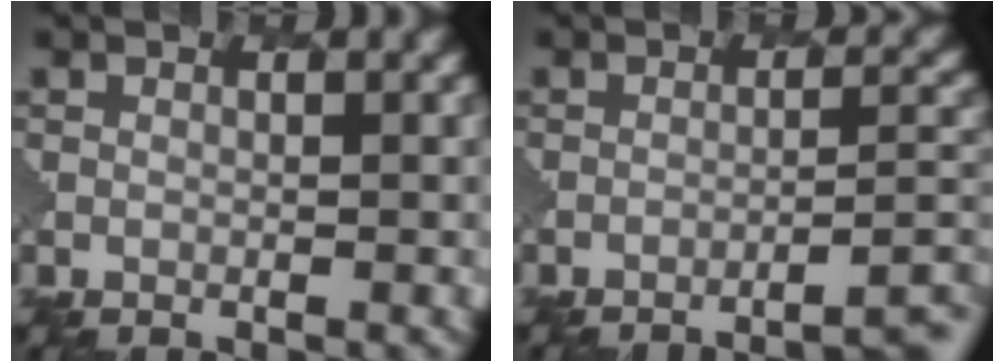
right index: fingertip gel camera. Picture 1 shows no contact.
{"total": 5.5, "force": [-4.7, 0.9, 2.6], "torque": [-0.023, 0.021, -0.060]}